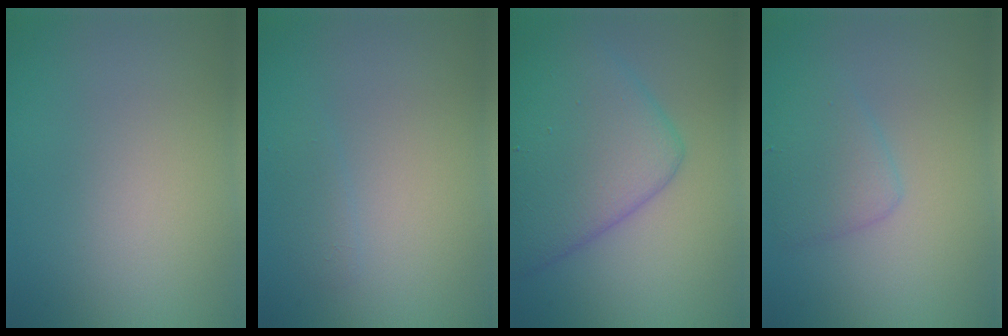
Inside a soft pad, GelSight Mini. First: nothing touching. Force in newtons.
{"total": 0.9, "press": 0.9, "slide": 0.0}
{"total": 7.8, "press": 7.8, "slide": 0.3}
{"total": 2.5, "press": 2.5, "slide": 0.1}